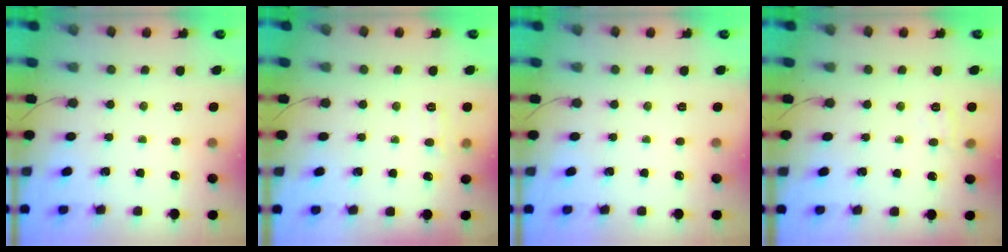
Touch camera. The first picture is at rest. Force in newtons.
{"total": 6.4, "press": 6.2, "slide": 1.6}
{"total": 0.0}
{"total": 6.1, "press": 6.0, "slide": 1.1}